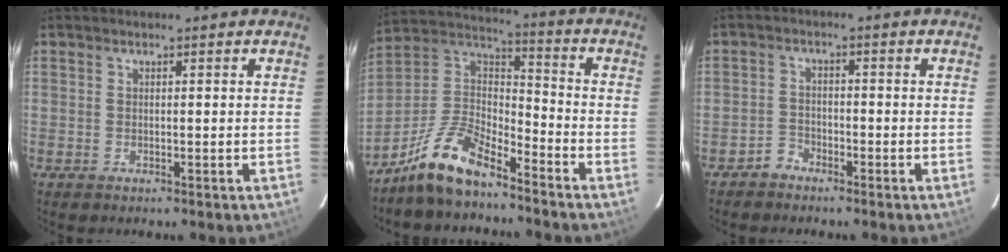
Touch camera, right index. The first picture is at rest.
{"total": 13.2, "force": [-10.1, 4.2, 7.3], "torque": [-0.171, 0.020, -0.198]}
{"total": 2.6, "force": [-2.1, 1.5, -0.1], "torque": [0.003, 0.010, -0.040]}